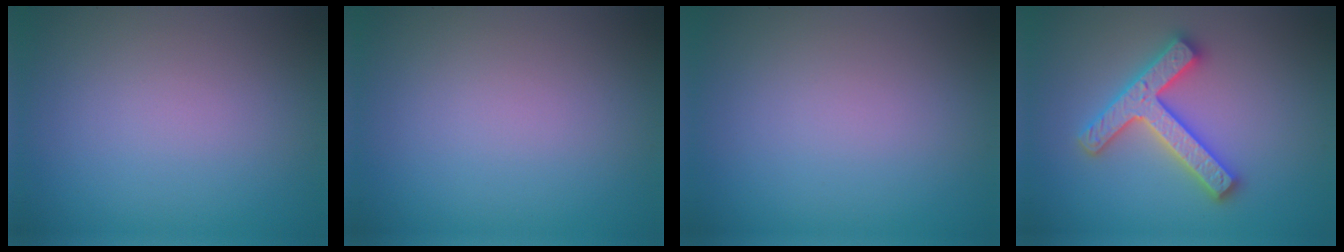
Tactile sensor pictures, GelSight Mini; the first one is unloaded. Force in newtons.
{"total": 0.0}
{"total": 0.0}
{"total": 4.7, "press": 4.6, "slide": 0.9}